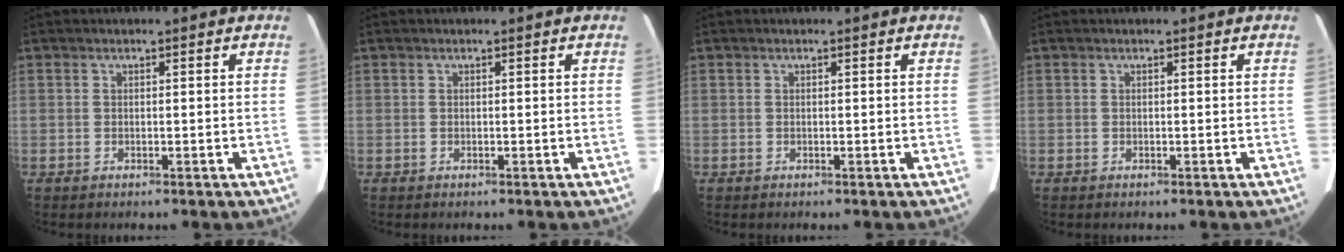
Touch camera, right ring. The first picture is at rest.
{"total": 0.0}
{"total": 0.0}
{"total": 0.0}